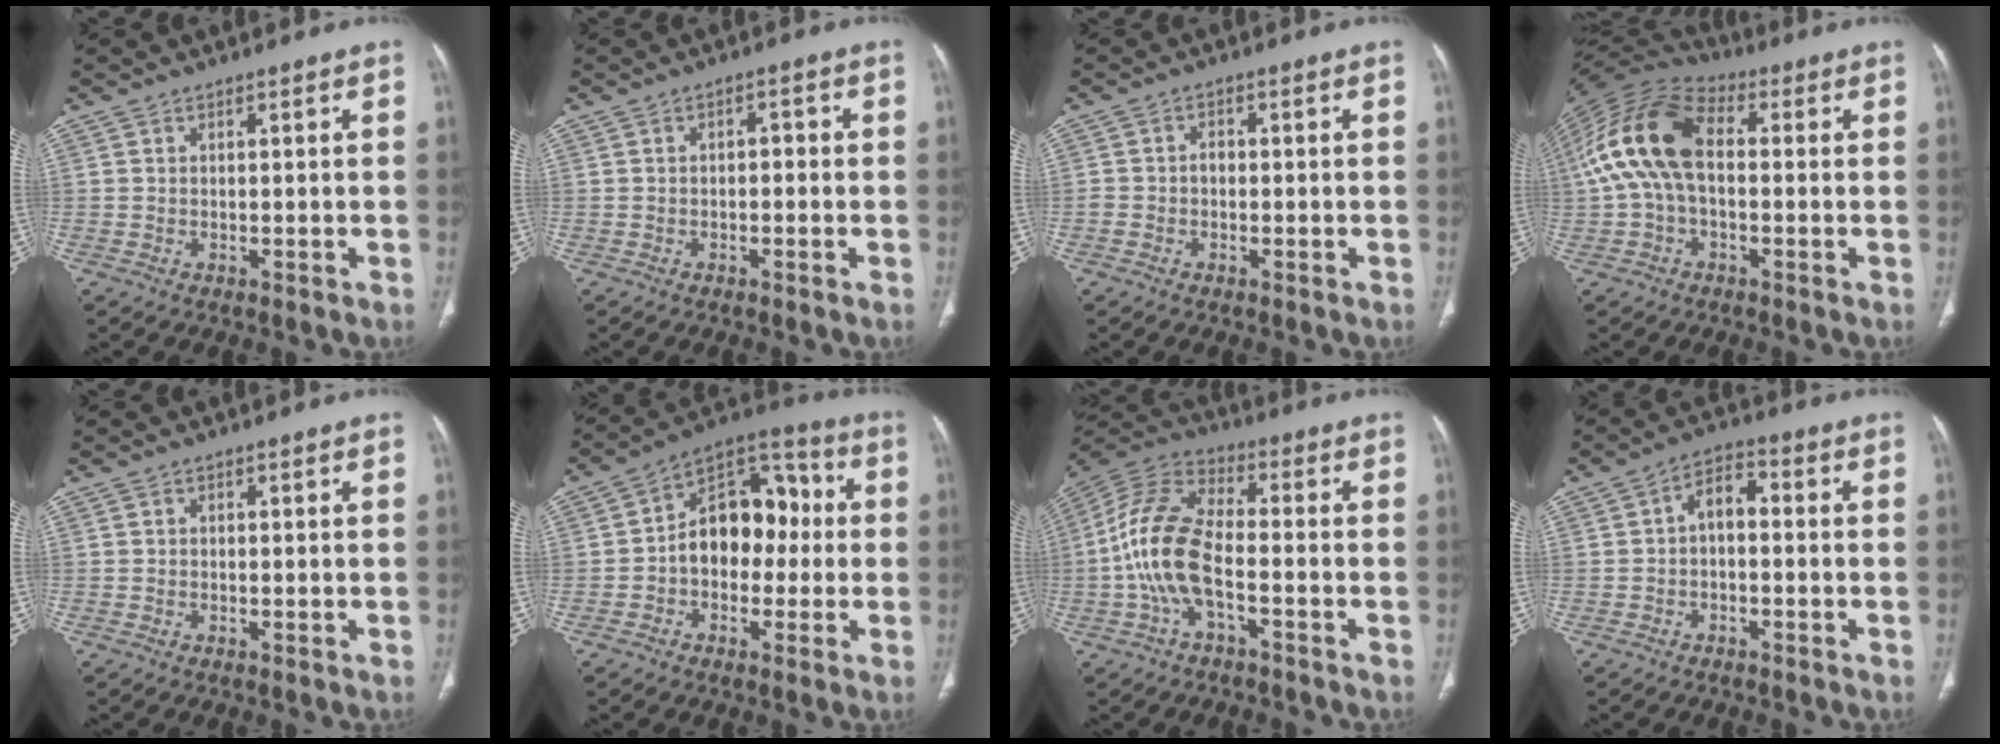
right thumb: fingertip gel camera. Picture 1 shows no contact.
{"total": 1.9, "force": [-0.3, 1.2, 1.5], "torque": [-0.015, 0.010, -0.008]}
{"total": 1.8, "force": [-0.5, 1.4, 1.1], "torque": [-0.014, 0.009, -0.011]}
{"total": 15.7, "force": [0.8, 9.2, 12.6], "torque": [-0.255, 0.039, 0.004]}
{"total": 0.0}
{"total": 14.8, "force": [-0.4, 10.2, 10.8], "torque": [-0.119, 0.048, -0.019]}
{"total": 13.7, "force": [-3.4, 6.5, 11.6], "torque": [-0.253, 0.037, -0.070]}
{"total": 5.3, "force": [-0.5, 3.2, 4.3], "torque": [-0.061, 0.026, -0.020]}